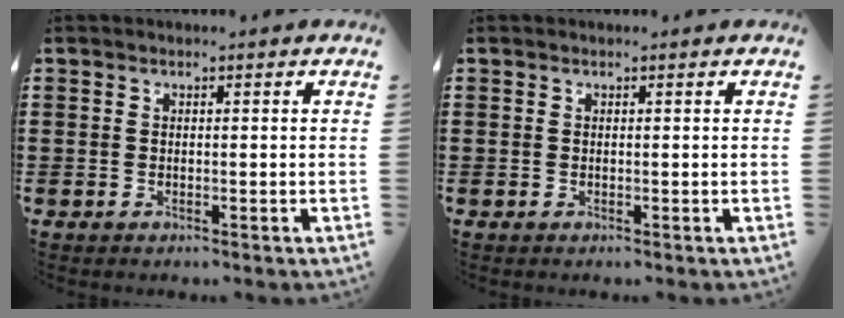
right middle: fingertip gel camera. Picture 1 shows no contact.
{"total": 0.0}